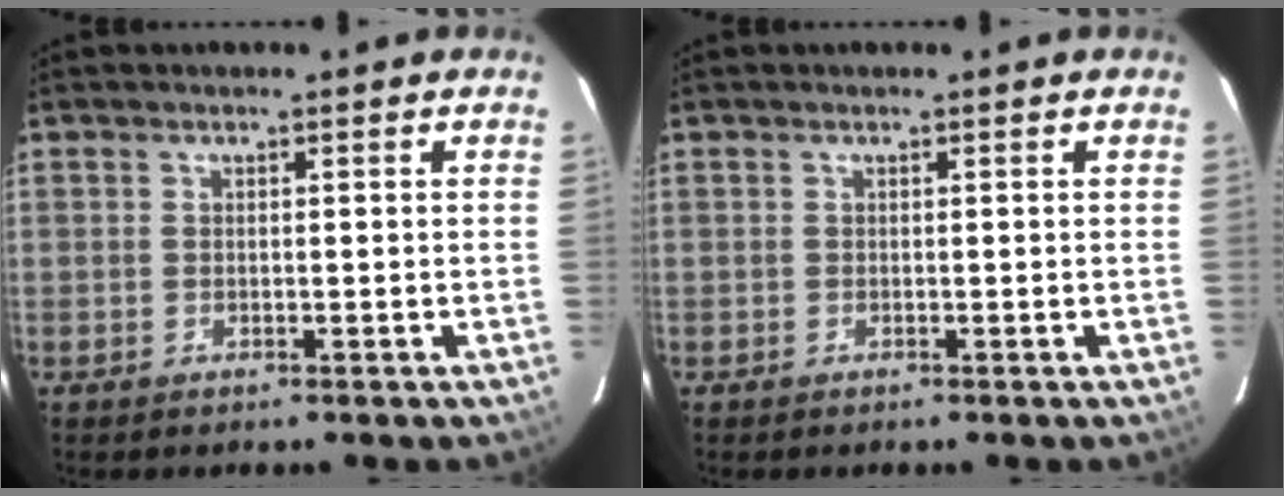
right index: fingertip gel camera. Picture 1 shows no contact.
{"total": 0.0}